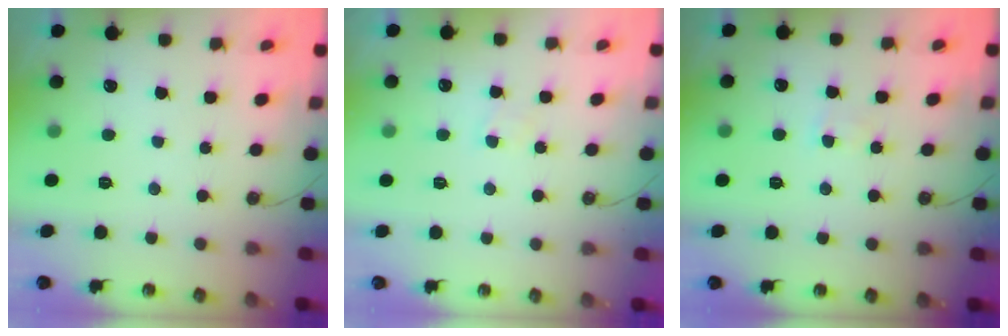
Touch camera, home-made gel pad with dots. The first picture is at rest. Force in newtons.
{"total": 2.8, "press": 2.8, "slide": 0.3}
{"total": 1.7, "press": 1.7, "slide": 0.3}